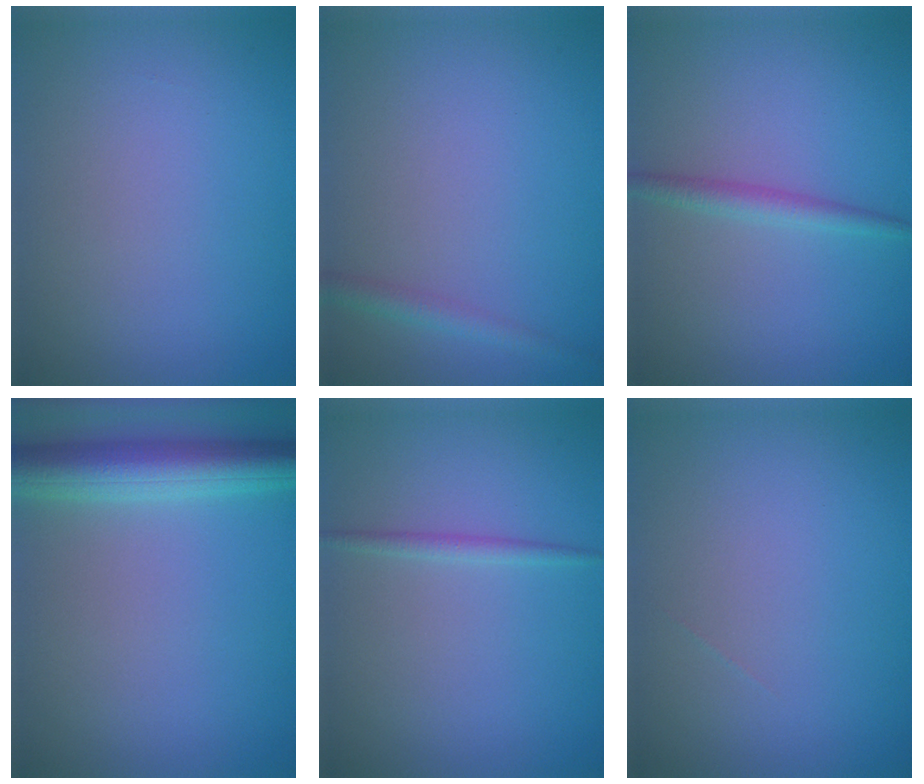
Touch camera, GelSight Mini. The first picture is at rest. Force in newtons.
{"total": 1.6, "press": 1.6, "slide": 0.1}
{"total": 1.7, "press": 1.7, "slide": 0.0}
{"total": 5.7, "press": 5.7, "slide": 0.2}
{"total": 1.0, "press": 1.0, "slide": 0.0}
{"total": 0.0}